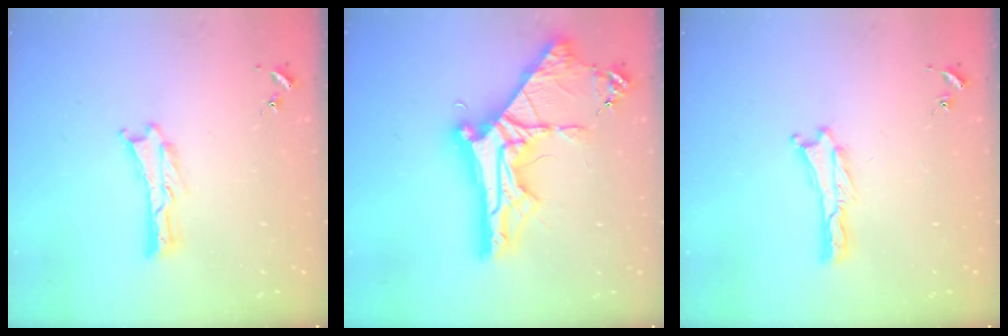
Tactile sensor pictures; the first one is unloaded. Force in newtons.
{"total": 12.0, "press": 12.0, "slide": 1.3}
{"total": 0.0}